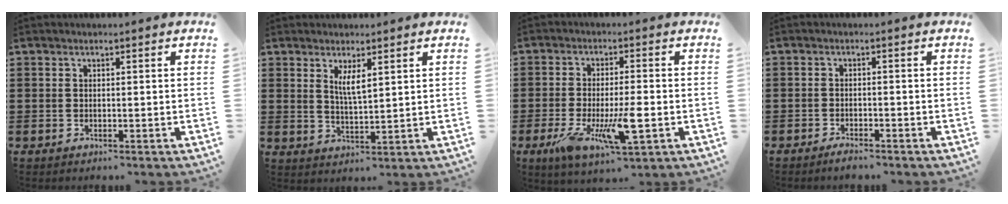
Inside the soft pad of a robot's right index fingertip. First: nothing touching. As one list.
[{"total": 3.5, "force": [1.7, 0.9, 2.9], "torque": [-0.061, 0.004, 0.029]}, {"total": 10.3, "force": [-3.2, 3.1, 9.3], "torque": [-0.175, -0.019, -0.052]}, {"total": 1.6, "force": [-1.6, 0.1, 0.4], "torque": [-0.010, 0.000, -0.030]}]